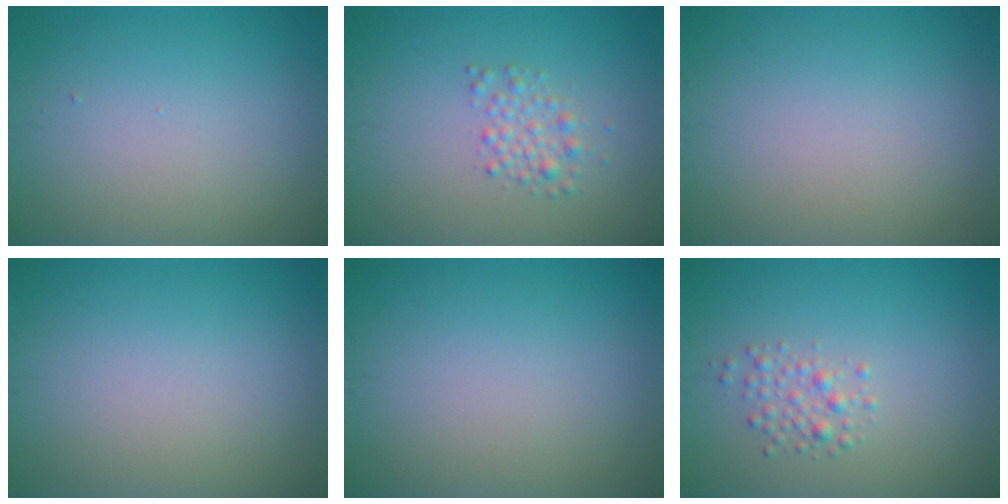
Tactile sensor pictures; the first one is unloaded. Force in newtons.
{"total": 1.9, "press": 1.8, "slide": 0.1}
{"total": 0.0}
{"total": 0.0}
{"total": 0.0}
{"total": 1.8, "press": 1.8, "slide": 0.1}